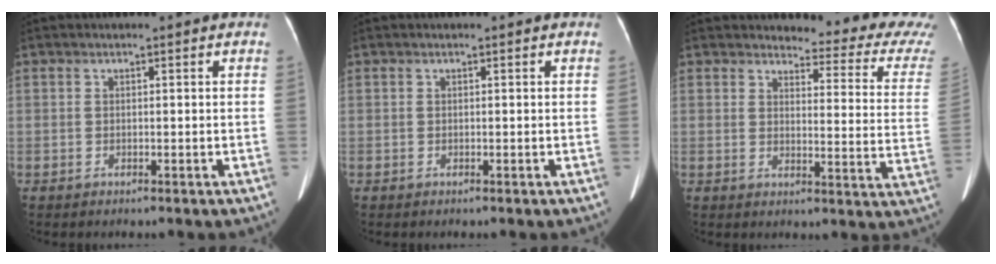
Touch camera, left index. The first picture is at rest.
{"total": 0.0}
{"total": 14.7, "force": [14.1, 1.1, 4.2], "torque": [-0.034, -0.096, 0.132]}